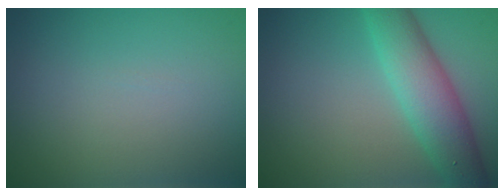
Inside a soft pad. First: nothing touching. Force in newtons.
{"total": 5.7, "press": 5.7, "slide": 0.0}